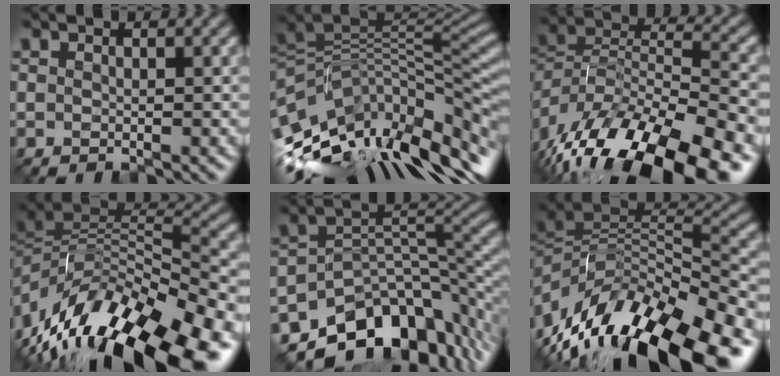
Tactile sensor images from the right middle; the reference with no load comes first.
{"total": 14.1, "force": [-5.0, 6.1, 11.7], "torque": [-0.224, 0.002, -0.072]}
{"total": 15.0, "force": [-9.2, 5.9, 10.3], "torque": [-0.186, 0.004, -0.149]}
{"total": 14.1, "force": [-7.1, 6.2, 10.5], "torque": [-0.198, 0.006, -0.112]}
{"total": 11.3, "force": [-7.6, 6.1, 5.7], "torque": [-0.077, 0.002, -0.140]}
{"total": 14.5, "force": [-7.0, 6.8, 10.7], "torque": [-0.199, -0.003, -0.105]}